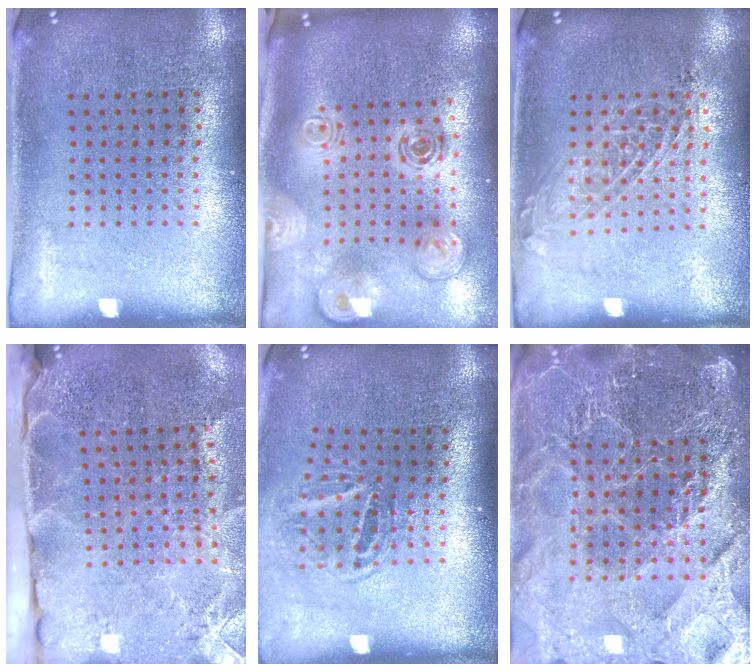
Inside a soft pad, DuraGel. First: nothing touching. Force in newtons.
{"total": 2.3, "press": 1.8, "slide": 1.4}
{"total": 1.4, "press": 1.2, "slide": 0.7}
{"total": 3.9, "press": 3.1, "slide": 2.3}
{"total": 1.7, "press": 1.1, "slide": 1.3}
{"total": 5.8, "press": 5.0, "slide": 2.9}